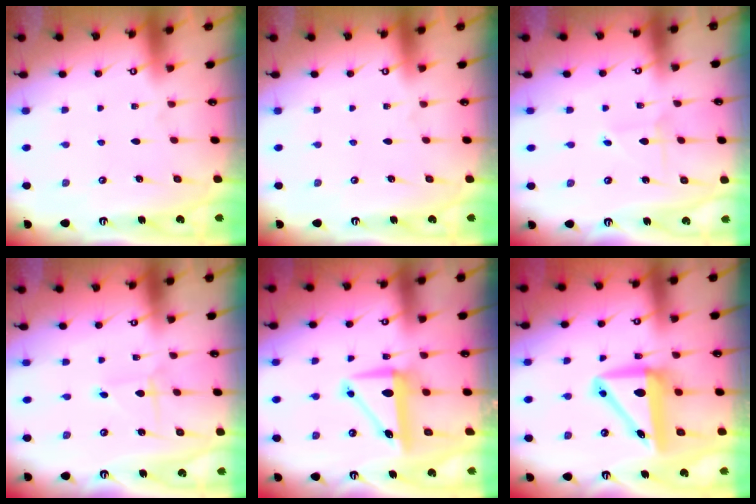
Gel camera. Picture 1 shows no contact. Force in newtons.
{"total": 0.0}
{"total": 2.0, "press": 2.0, "slide": 0.2}
{"total": 2.2, "press": 2.2, "slide": 0.2}
{"total": 9.2, "press": 9.1, "slide": 1.5}
{"total": 10.6, "press": 10.1, "slide": 3.2}